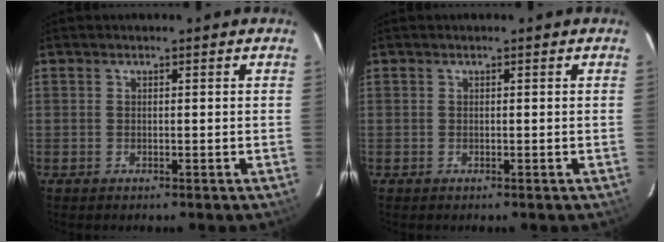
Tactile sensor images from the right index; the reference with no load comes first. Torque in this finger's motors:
{"motor_torque": [0.00, 0.00, 0.04, 0.00]}